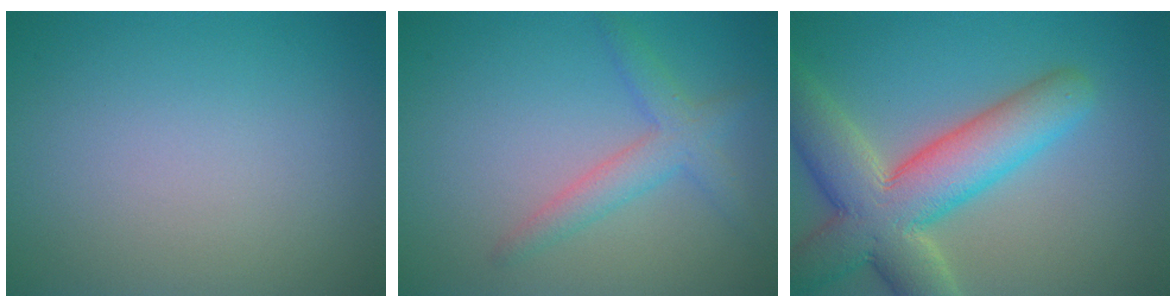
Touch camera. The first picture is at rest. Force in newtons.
{"total": 2.9, "press": 2.9, "slide": 0.1}
{"total": 9.6, "press": 9.5, "slide": 0.8}